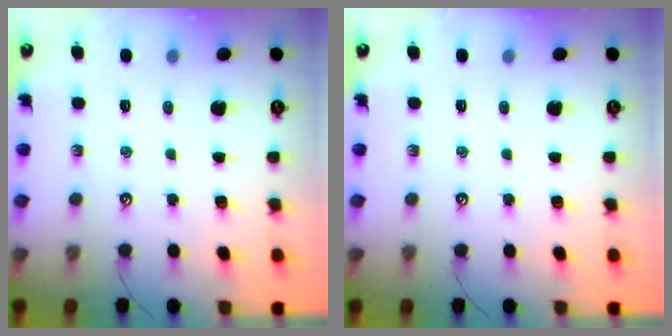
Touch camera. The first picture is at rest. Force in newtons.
{"total": 0.0}